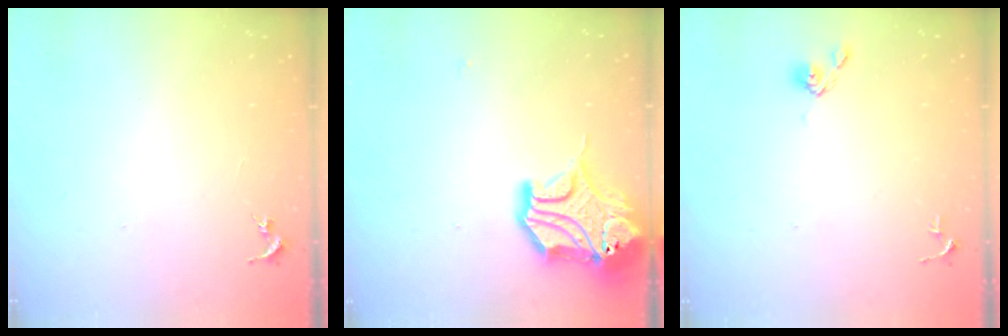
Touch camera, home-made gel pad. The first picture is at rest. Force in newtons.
{"total": 16.6, "press": 16.5, "slide": 2.1}
{"total": 4.8, "press": 4.8, "slide": 0.6}